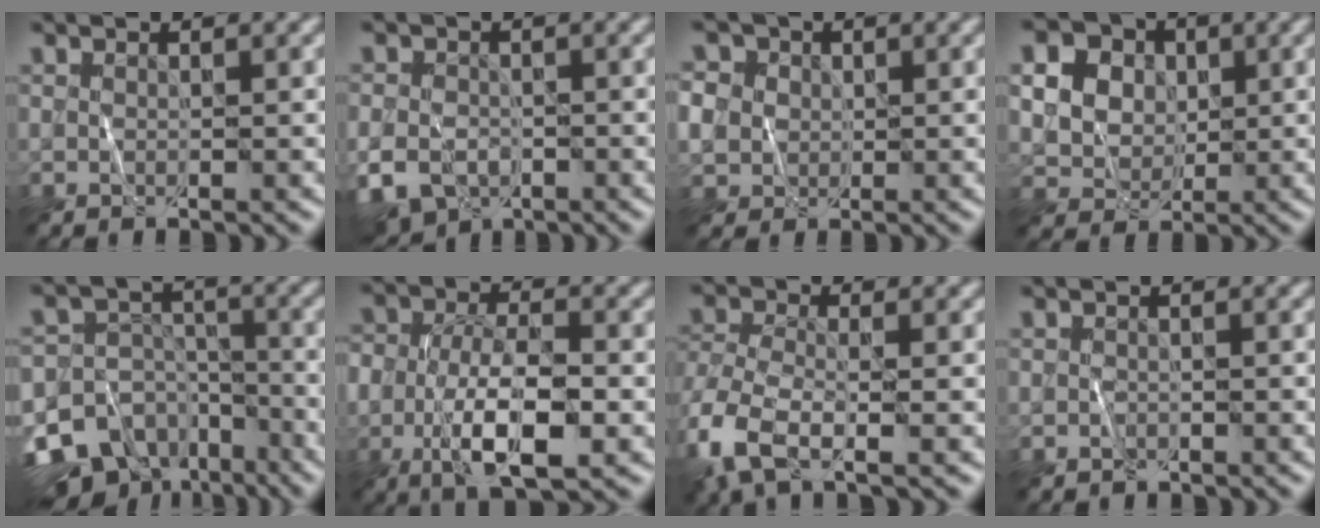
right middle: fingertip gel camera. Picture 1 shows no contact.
{"total": 5.8, "force": [-2.7, 4.0, 3.1], "torque": [-0.062, -0.014, -0.051]}
{"total": 5.3, "force": [0.6, 4.8, 2.1], "torque": [-0.047, 0.025, 0.001]}
{"total": 11.9, "force": [4.0, 9.9, 5.2], "torque": [-0.125, 0.031, 0.067]}
{"total": 14.6, "force": [-9.0, 10.4, 4.8], "torque": [-0.100, -0.037, -0.144]}
{"total": 7.5, "force": [-2.2, 3.6, 6.2], "torque": [-0.121, -0.002, -0.041]}
{"total": 5.9, "force": [-2.6, 3.1, 4.3], "torque": [-0.110, -0.007, -0.061]}
{"total": 0.8, "force": [-0.5, 0.6, 0.3], "torque": [-0.004, -0.002, -0.009]}